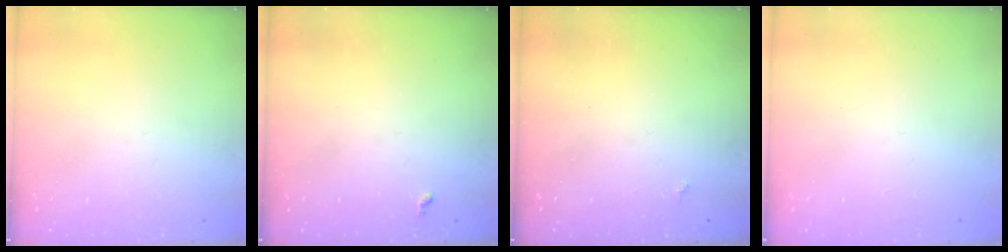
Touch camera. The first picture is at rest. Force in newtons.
{"total": 2.8, "press": 2.8, "slide": 0.5}
{"total": 1.4, "press": 1.3, "slide": 0.4}
{"total": 0.9, "press": 0.9, "slide": 0.1}